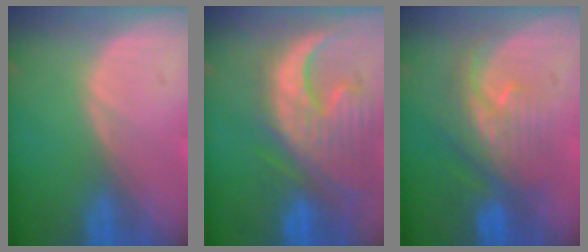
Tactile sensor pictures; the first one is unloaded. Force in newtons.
{"total": 13.4, "press": 11.3, "slide": 7.1}
{"total": 7.9, "press": 7.5, "slide": 2.5}